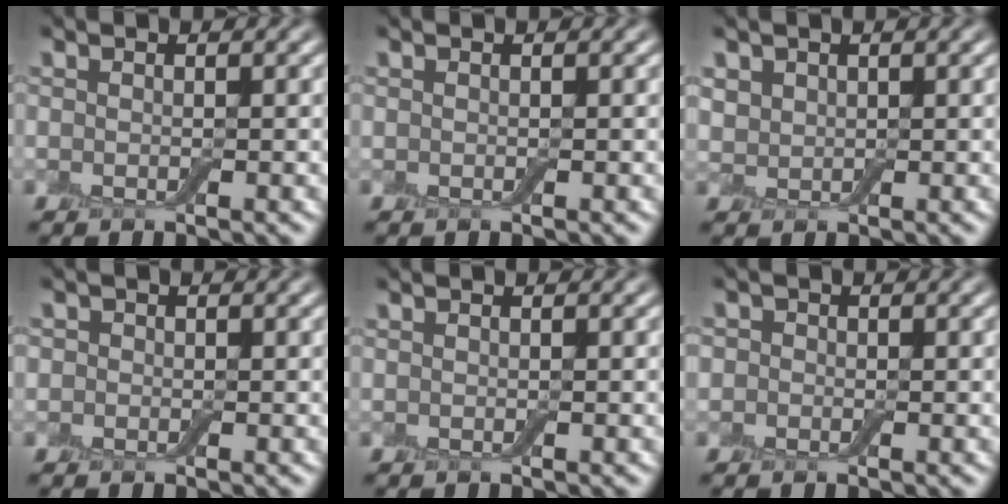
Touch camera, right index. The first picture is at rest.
{"total": 0.0}
{"total": 1.5, "force": [0.8, 1.2, 0.4], "torque": [-0.011, 0.000, 0.017]}
{"total": 0.8, "force": [-0.1, 0.8, 0.1], "torque": [0.004, -0.005, -0.006]}
{"total": 0.0}
{"total": 1.2, "force": [-0.1, 1.2, 0.2], "torque": [0.002, -0.003, -0.014]}